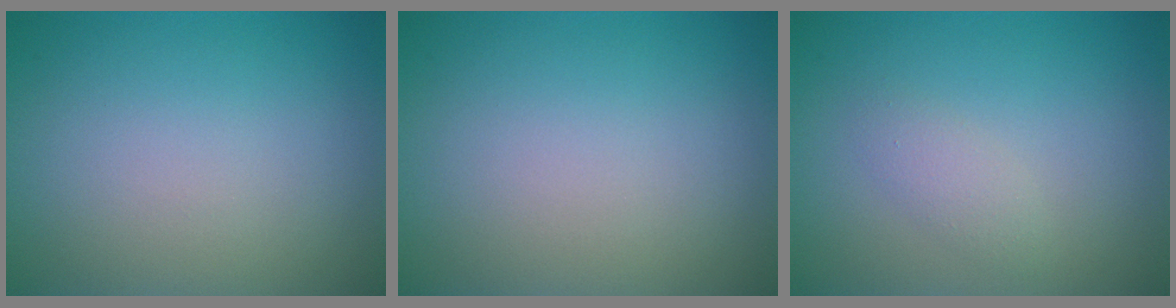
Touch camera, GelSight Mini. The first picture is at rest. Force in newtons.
{"total": 0.0}
{"total": 1.4, "press": 1.4, "slide": 0.1}